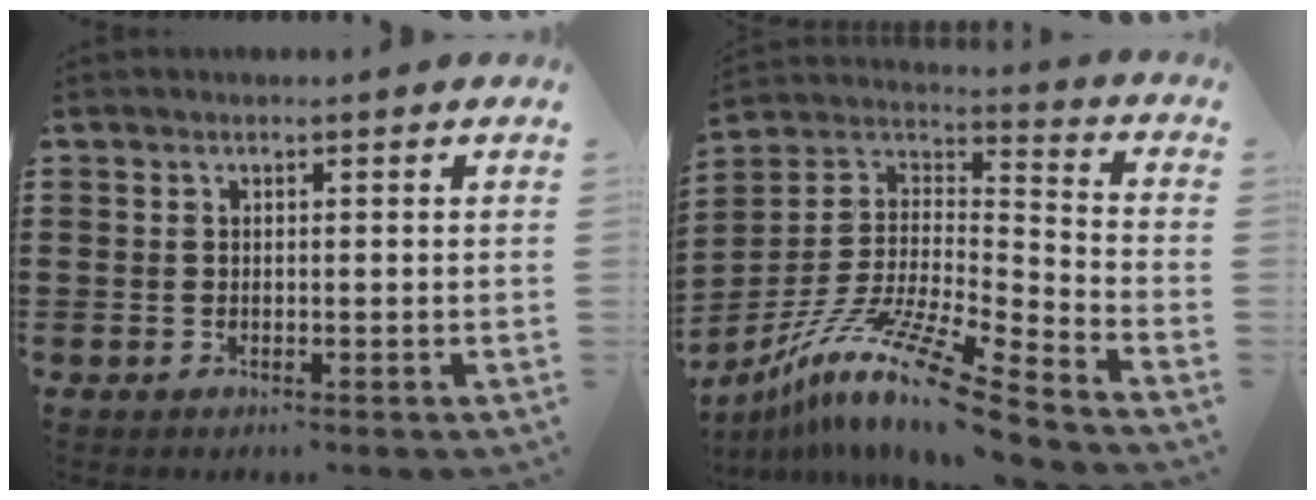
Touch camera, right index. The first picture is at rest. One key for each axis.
{"total": 13.8, "fx": -10.6, "fy": 0.7, "fz": 8.8, "tx": -0.172, "ty": 0.011, "tz": -0.205}